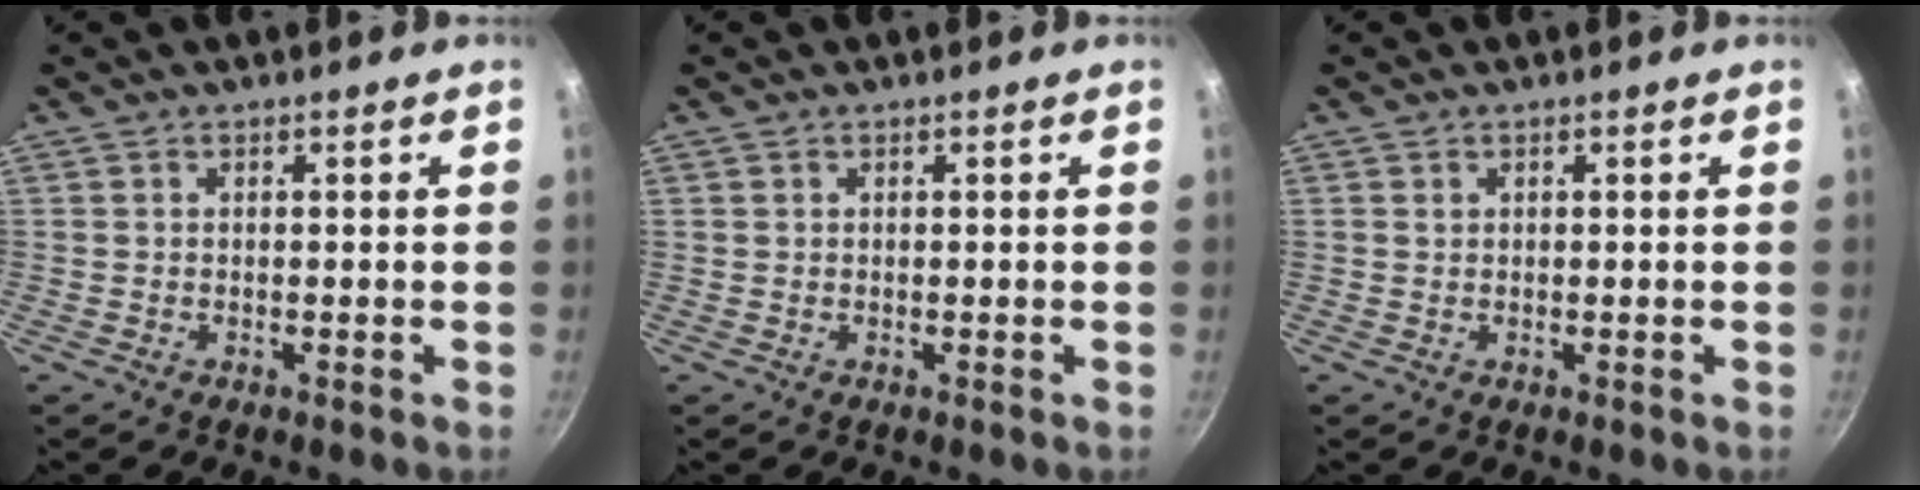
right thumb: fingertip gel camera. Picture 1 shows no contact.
{"total": 0.0}
{"total": 0.5, "force": [0.2, 0.4, 0.1], "torque": [-0.001, 0.001, 0.004]}